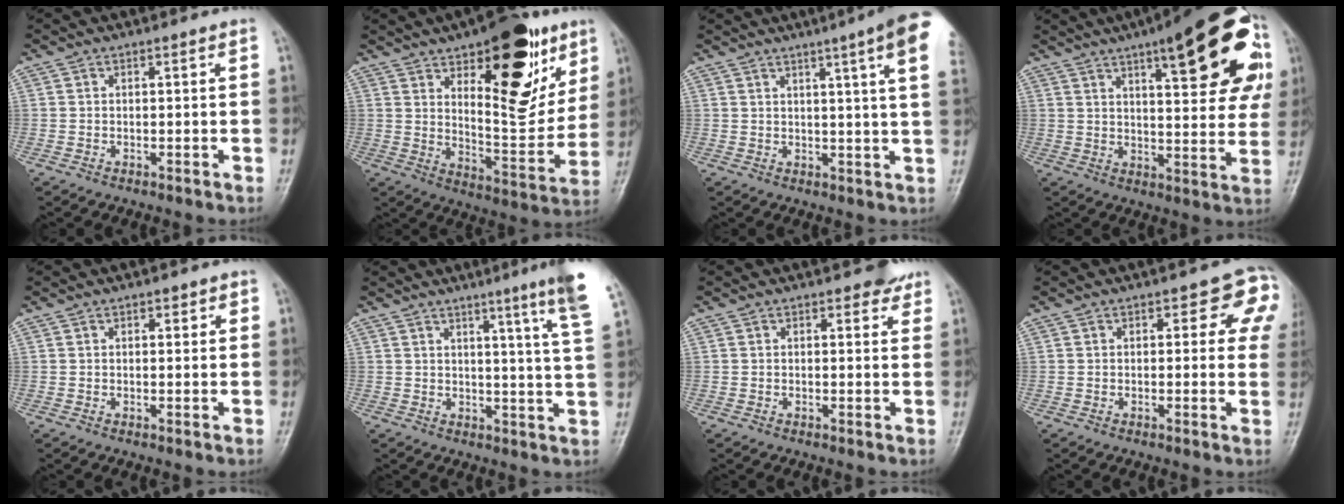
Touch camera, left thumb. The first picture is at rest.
{"total": 22.6, "force": [11.0, 9.6, 17.3], "torque": [-0.192, -0.056, 0.168]}
{"total": 12.6, "force": [6.8, 0.2, 10.6], "torque": [-0.134, -0.014, 0.070]}
{"total": 24.3, "force": [10.5, 7.6, 20.5], "torque": [-0.249, -0.008, 0.139]}
{"total": 1.6, "force": [0.7, 0.9, 1.0], "torque": [-0.004, -0.001, 0.009]}
{"total": 11.5, "force": [7.5, -0.8, 8.7], "torque": [-0.107, -0.041, 0.079]}
{"total": 2.2, "force": [1.7, 1.1, 0.7], "torque": [0.011, -0.008, 0.016]}
{"total": 6.9, "force": [2.8, 3.7, 5.0], "torque": [-0.004, -0.003, 0.020]}